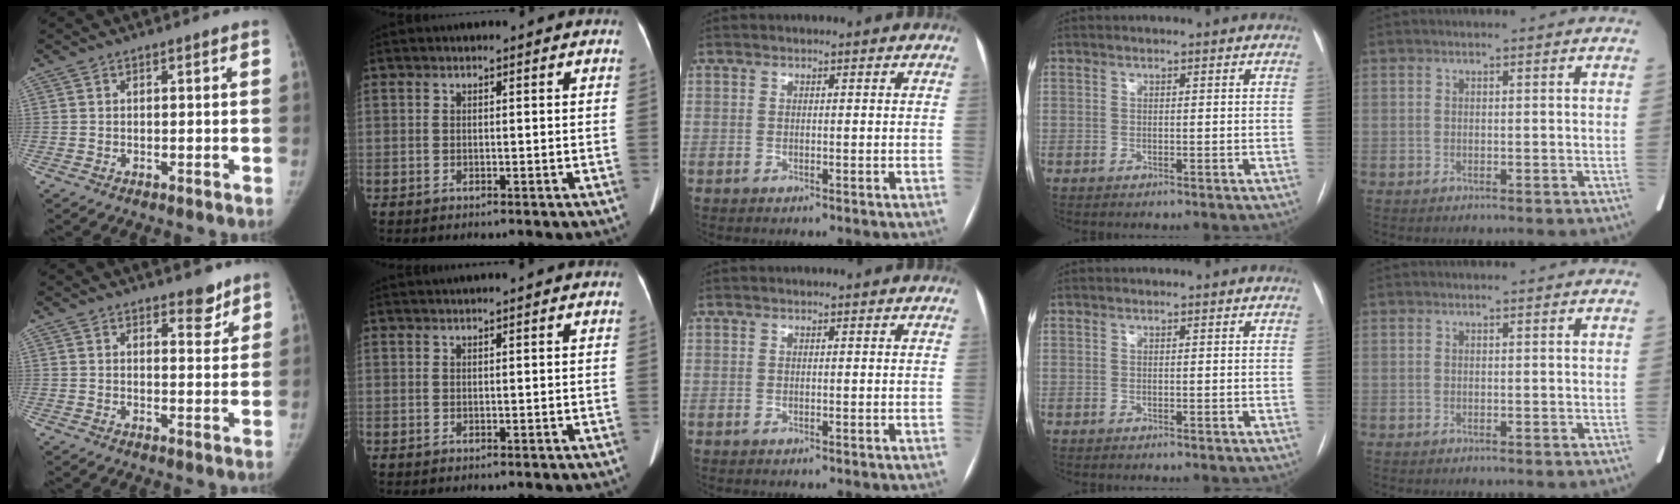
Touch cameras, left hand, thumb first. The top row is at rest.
{"thumb": {"total": 3.9, "force": [3.0, 1.8, 1.7], "torque": [-0.001, -0.021, 0.042]}, "index": {"total": 0.7, "force": [0.5, -0.2, 0.5], "torque": [-0.014, 0.008, 0.016]}}